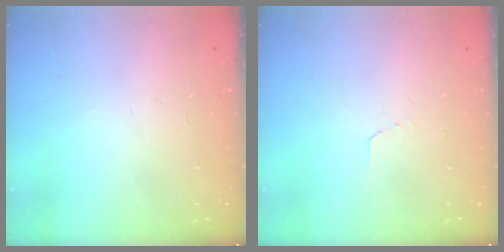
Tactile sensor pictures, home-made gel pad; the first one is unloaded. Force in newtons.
{"total": 2.6, "press": 2.6, "slide": 0.1}